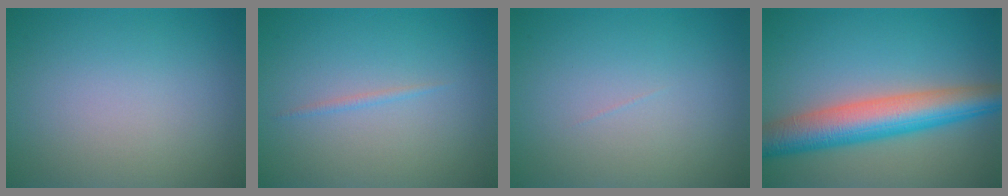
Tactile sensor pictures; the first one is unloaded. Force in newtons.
{"total": 0.6, "press": 0.6, "slide": 0.0}
{"total": 0.0}
{"total": 7.7, "press": 7.7, "slide": 0.2}